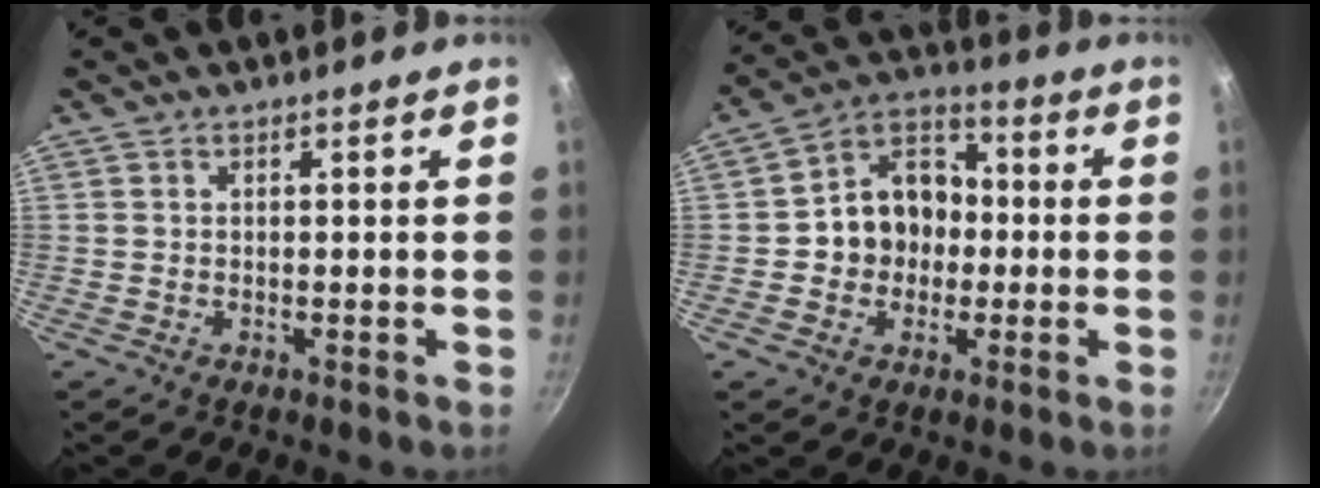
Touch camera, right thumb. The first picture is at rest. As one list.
[{"total": 11.6, "force": [-1.1, 9.9, 6.0], "torque": [-0.051, 0.030, -0.034]}]